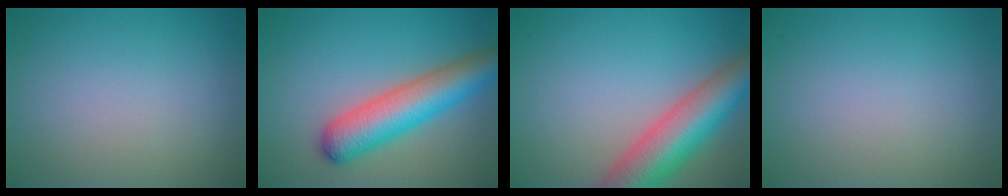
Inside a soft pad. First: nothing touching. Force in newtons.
{"total": 7.1, "press": 7.1, "slide": 0.2}
{"total": 9.1, "press": 9.1, "slide": 0.5}
{"total": 0.0}